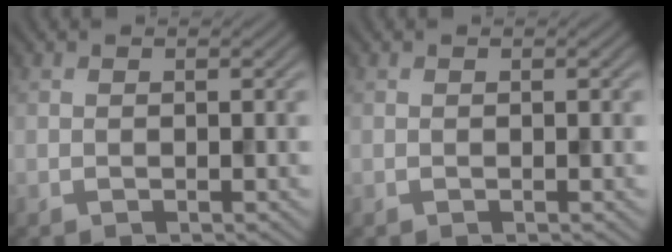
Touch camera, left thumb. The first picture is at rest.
{"total": 0.0}